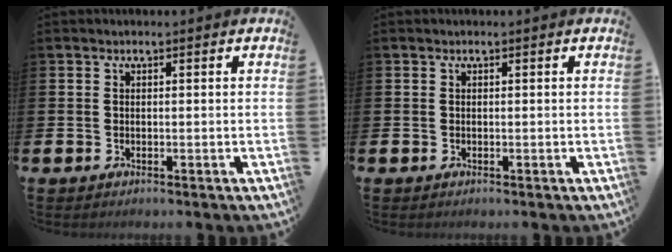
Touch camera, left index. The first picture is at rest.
{"total": 0.0}